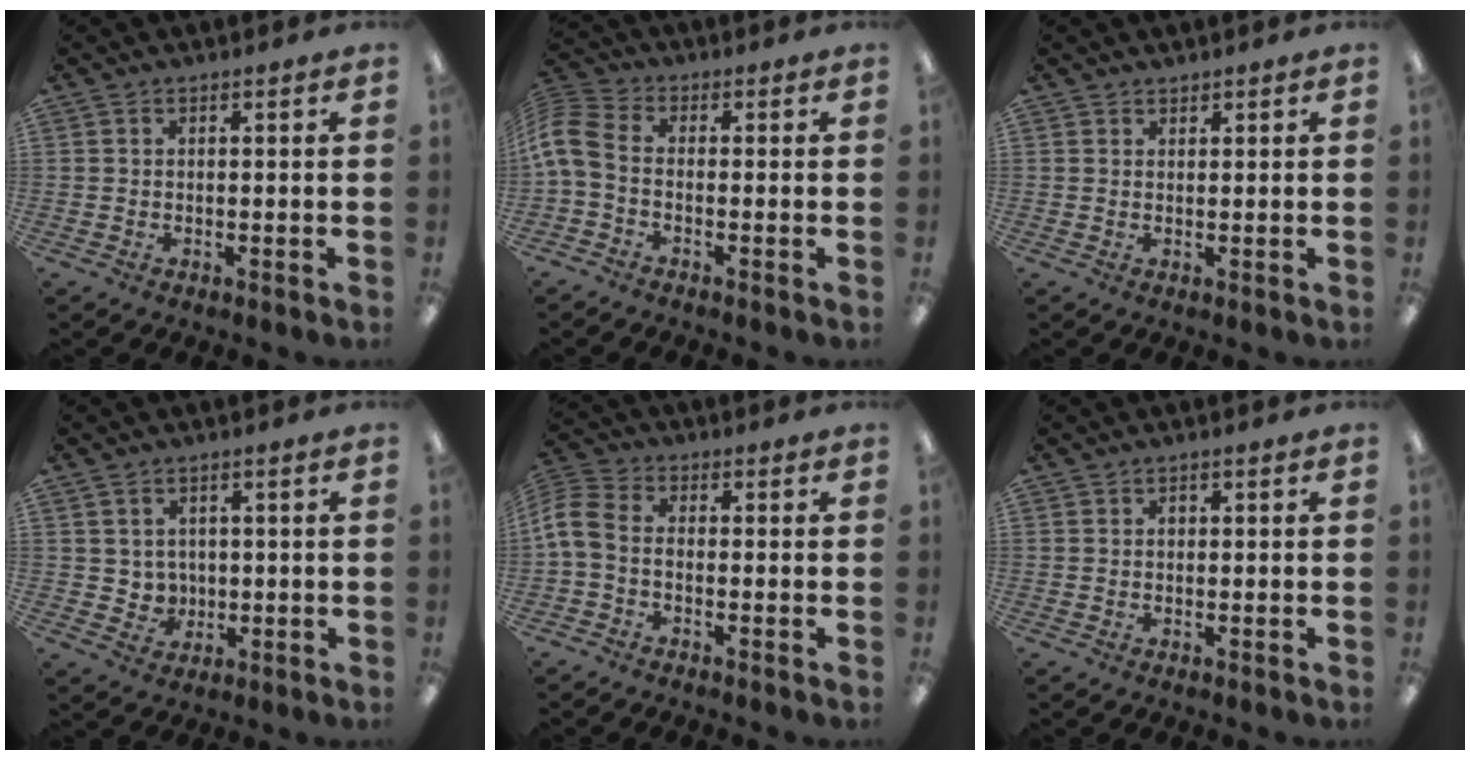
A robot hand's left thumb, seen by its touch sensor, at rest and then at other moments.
{"total": 7.3, "force": [-1.2, 4.3, 5.8], "torque": [-0.130, 0.001, -0.020]}
{"total": 0.8, "force": [0.8, 0.2, 0.1], "torque": [-0.002, 0.000, 0.015]}
{"total": 3.7, "force": [1.6, 3.3, 0.6], "torque": [-0.008, -0.006, 0.027]}
{"total": 6.6, "force": [-1.0, 4.2, 4.9], "torque": [-0.110, 0.002, -0.017]}
{"total": 0.8, "force": [0.1, 0.4, 0.7], "torque": [-0.015, 0.003, 0.001]}